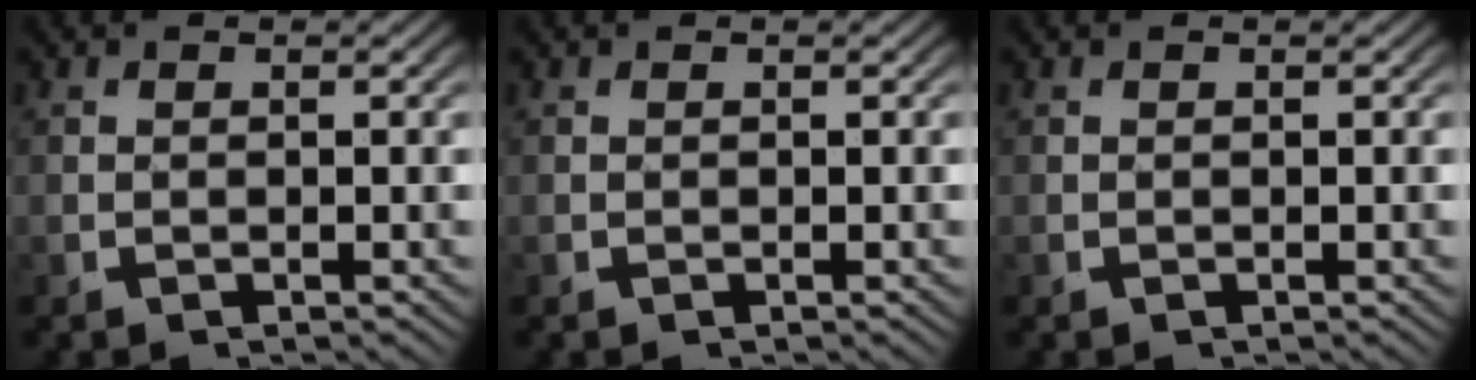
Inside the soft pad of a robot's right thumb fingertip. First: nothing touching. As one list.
[{"total": 0.0}, {"total": 0.0}]